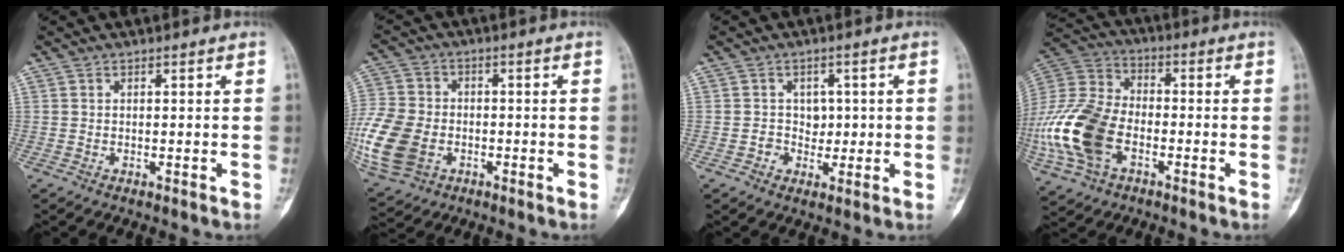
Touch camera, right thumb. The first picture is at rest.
{"total": 17.7, "force": [-4.6, 13.1, 11.0], "torque": [-0.272, -0.001, -0.081]}
{"total": 3.8, "force": [0.0, 3.6, 1.3], "torque": [0.023, 0.009, -0.002]}
{"total": 20.2, "force": [-5.5, 13.0, 14.6], "torque": [-0.332, 0.016, -0.101]}